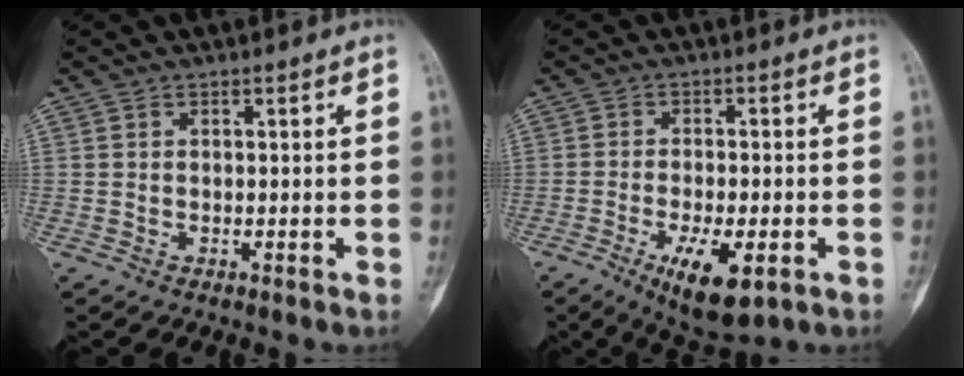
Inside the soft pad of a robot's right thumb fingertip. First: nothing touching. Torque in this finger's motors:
{"motor_torque": [1.28, 1.16, 0.52, -0.56, 0.09]}